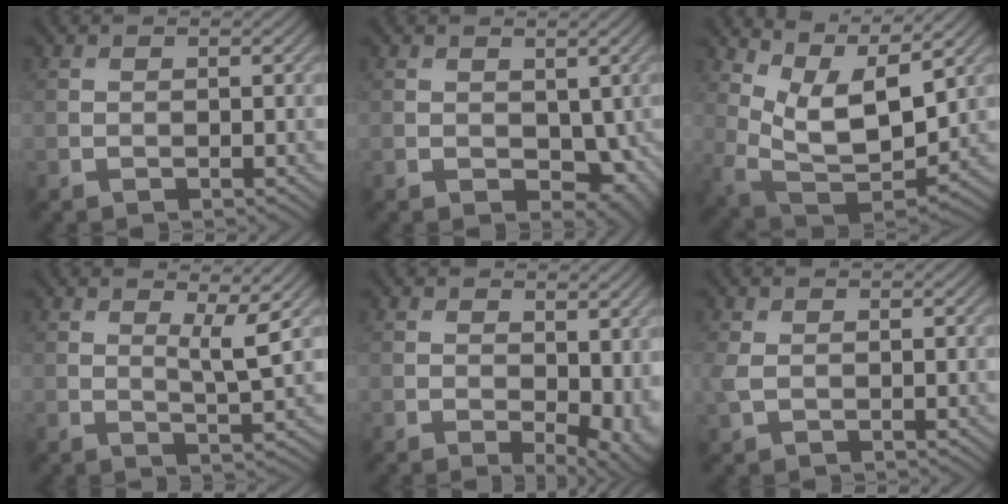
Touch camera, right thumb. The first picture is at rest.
{"total": 4.8, "force": [0.1, 3.4, 3.4], "torque": [-0.055, -0.018, 0.011]}
{"total": 11.5, "force": [5.7, 5.3, 8.5], "torque": [-0.188, 0.003, 0.109]}
{"total": 3.7, "force": [1.9, 0.4, 3.2], "torque": [-0.063, -0.004, 0.033]}
{"total": 6.6, "force": [0.2, 3.9, 5.3], "torque": [-0.065, -0.014, 0.012]}
{"total": 1.7, "force": [0.3, 1.0, 1.4], "torque": [-0.045, 0.001, 0.006]}